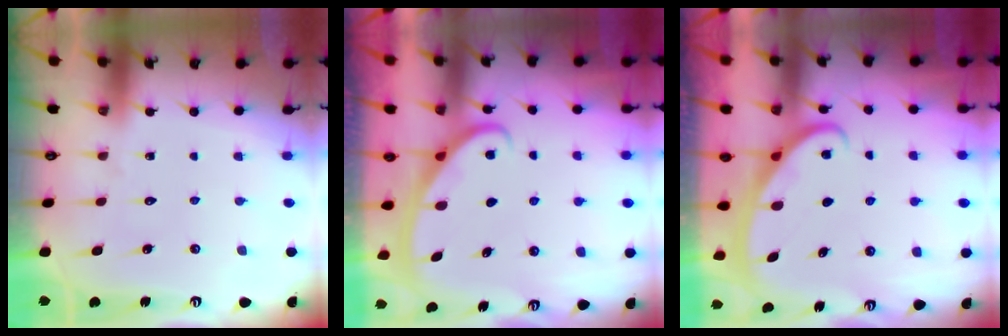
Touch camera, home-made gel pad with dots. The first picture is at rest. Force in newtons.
{"total": 2.8, "press": 2.8, "slide": 0.4}
{"total": 2.8, "press": 2.8, "slide": 0.4}